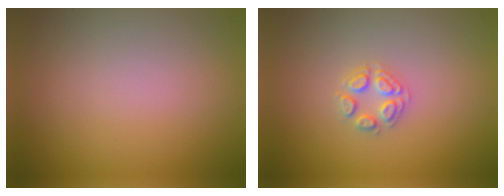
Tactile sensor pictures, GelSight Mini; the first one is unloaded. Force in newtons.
{"total": 2.2, "press": 2.2, "slide": 0.2}